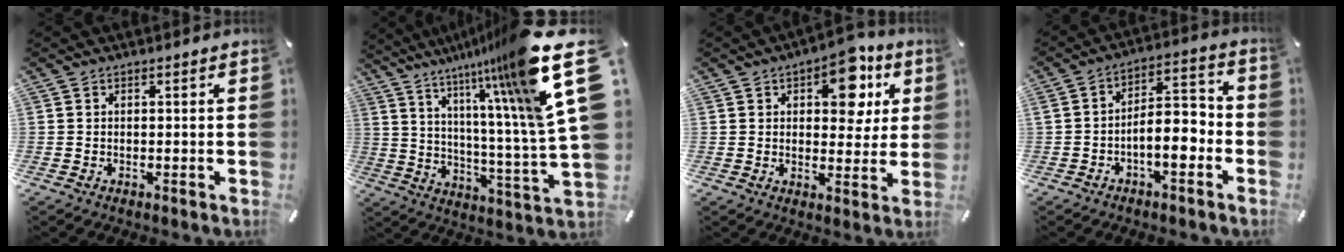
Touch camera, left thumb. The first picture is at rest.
{"total": 22.7, "force": [13.8, 2.2, 17.9], "torque": [-0.245, -0.116, 0.208]}
{"total": 12.5, "force": [5.7, 7.0, 8.6], "torque": [-0.099, -0.022, 0.092]}
{"total": 8.4, "force": [-4.1, 3.8, 6.4], "torque": [-0.100, 0.018, -0.069]}